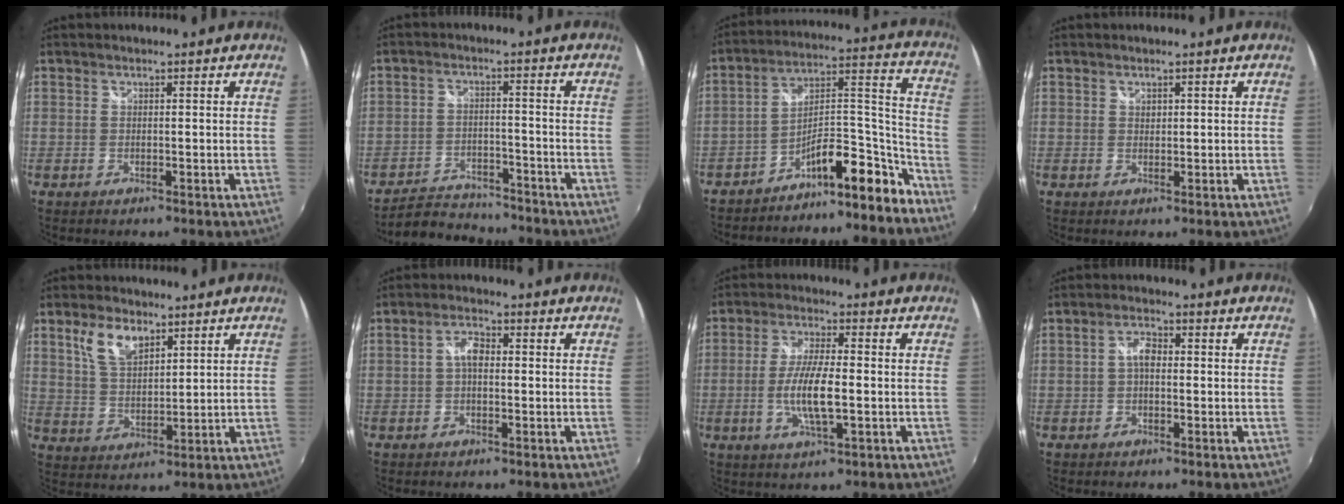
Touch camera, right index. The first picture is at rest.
{"total": 9.7, "force": [-8.9, 3.0, 2.3], "torque": [-0.075, 0.004, -0.138]}
{"total": 12.5, "force": [-11.0, 2.2, 5.5], "torque": [-0.066, 0.064, -0.177]}
{"total": 0.8, "force": [0.5, 0.5, 0.2], "torque": [-0.002, 0.002, 0.009]}
{"total": 7.9, "force": [4.5, 4.1, 5.0], "torque": [-0.097, 0.013, 0.088]}
{"total": 2.9, "force": [-0.2, 1.6, 2.4], "torque": [-0.046, 0.011, -0.005]}
{"total": 8.7, "force": [-1.6, 1.9, 8.3], "torque": [-0.165, -0.007, -0.031]}
{"total": 2.7, "force": [-0.2, 1.6, 2.3], "torque": [-0.044, 0.011, -0.005]}